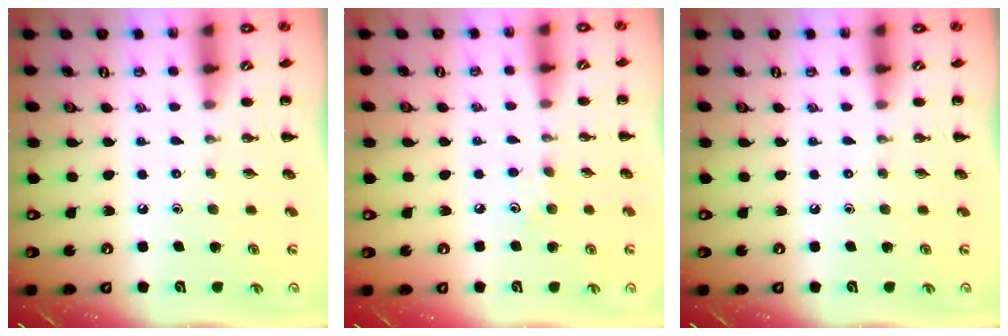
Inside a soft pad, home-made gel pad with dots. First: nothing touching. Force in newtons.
{"total": 5.4, "press": 5.2, "slide": 1.7}
{"total": 0.0}